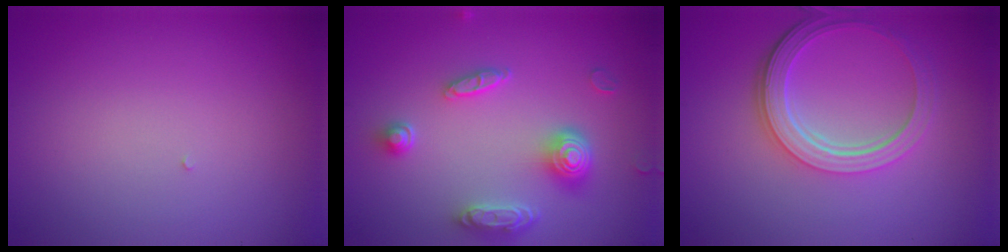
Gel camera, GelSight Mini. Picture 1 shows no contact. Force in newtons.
{"total": 4.8, "press": 3.9, "slide": 2.8}
{"total": 5.0, "press": 3.7, "slide": 3.3}